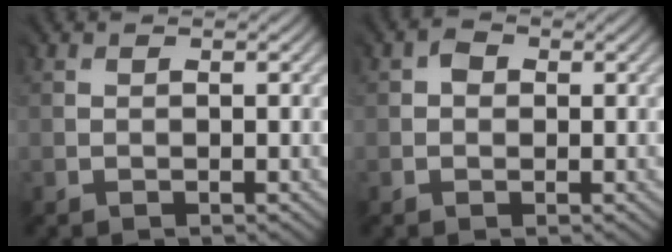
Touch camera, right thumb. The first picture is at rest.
{"total": 1.5, "force": [0.4, 1.3, 0.7], "torque": [-0.005, 0.003, 0.002]}